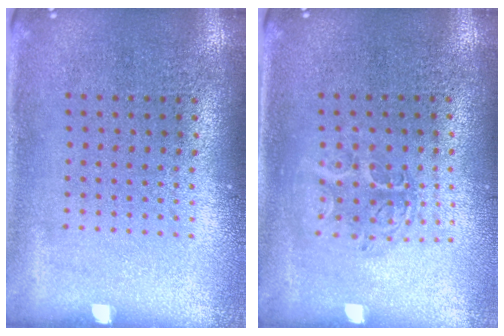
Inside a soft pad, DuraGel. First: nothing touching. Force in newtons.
{"total": 1.2, "press": 1.1, "slide": 0.4}